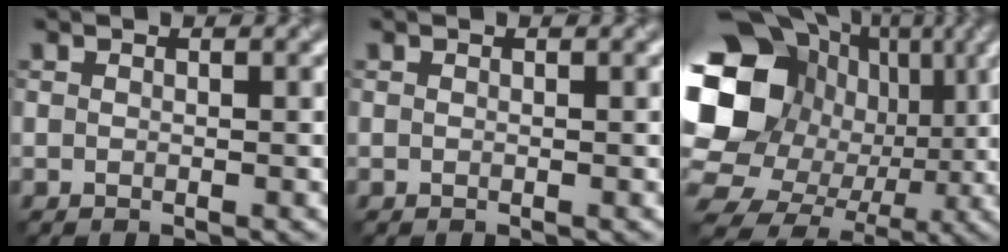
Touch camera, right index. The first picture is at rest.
{"total": 0.0}
{"total": 17.9, "force": [0.4, 15.2, 9.3], "torque": [-0.188, -0.007, -0.001]}